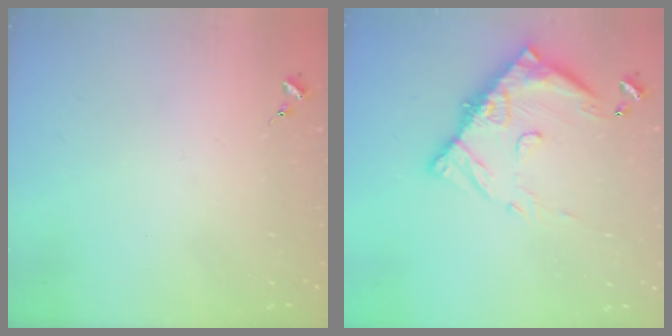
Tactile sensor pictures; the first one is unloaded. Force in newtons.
{"total": 14.4, "press": 14.4, "slide": 1.3}